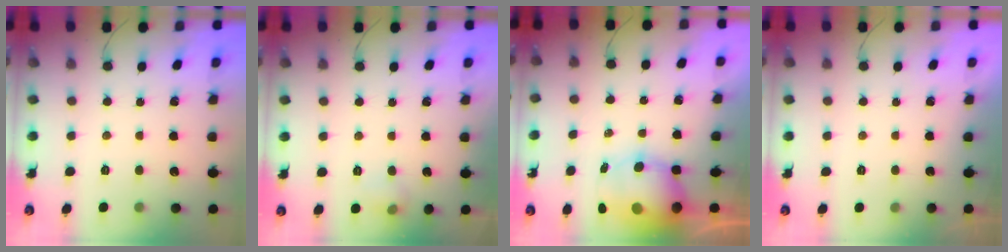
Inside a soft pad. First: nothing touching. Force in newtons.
{"total": 5.1, "press": 4.8, "slide": 1.8}
{"total": 9.5, "press": 9.2, "slide": 2.5}
{"total": 0.0}